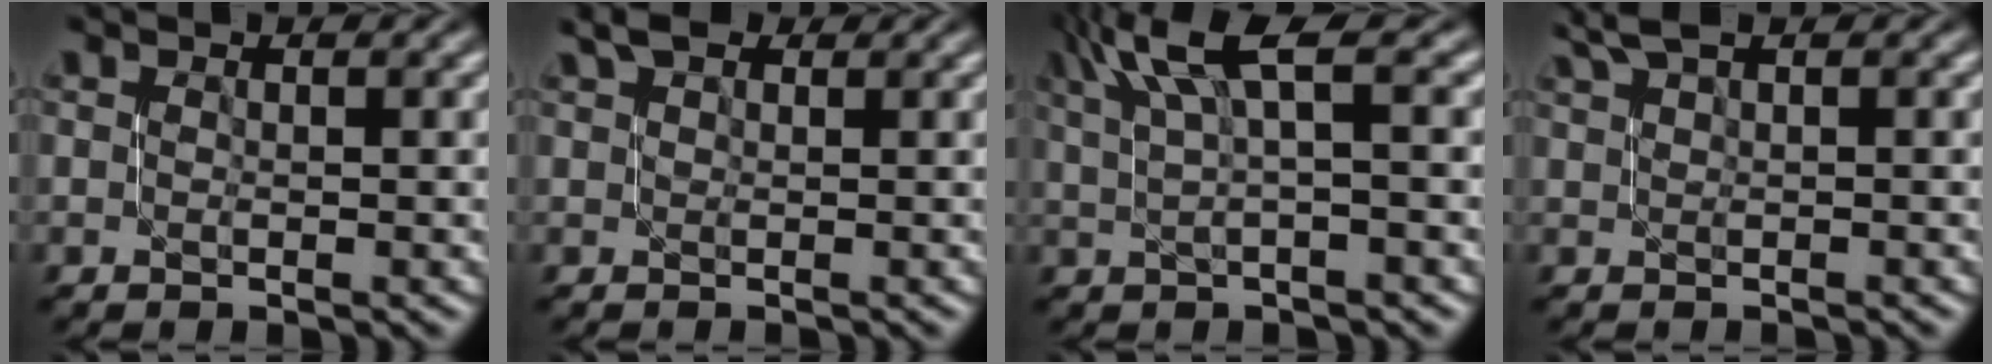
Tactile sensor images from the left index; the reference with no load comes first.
{"total": 2.3, "force": [1.9, 0.7, 1.0], "torque": [-0.015, 0.007, 0.030]}
{"total": 5.1, "force": [2.4, 0.8, 4.4], "torque": [-0.081, 0.015, 0.047]}
{"total": 2.0, "force": [1.7, 0.2, 1.0], "torque": [-0.015, 0.007, 0.033]}